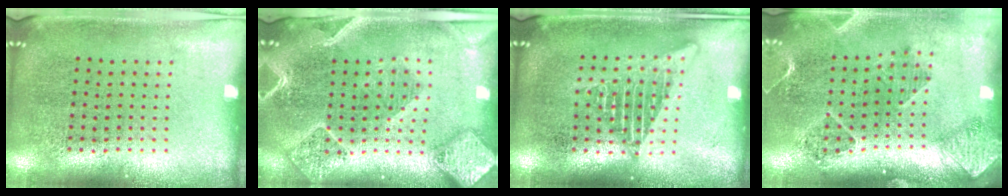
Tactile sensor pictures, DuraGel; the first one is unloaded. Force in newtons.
{"total": 2.7, "press": 2.4, "slide": 1.2}
{"total": 2.6, "press": 2.6, "slide": 0.3}
{"total": 1.5, "press": 1.5, "slide": 0.3}